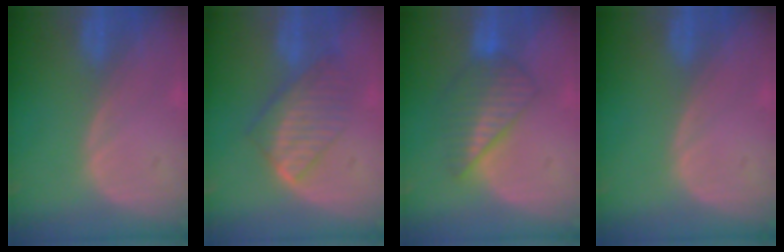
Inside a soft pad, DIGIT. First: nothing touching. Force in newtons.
{"total": 7.1, "press": 6.5, "slide": 2.8}
{"total": 6.3, "press": 6.2, "slide": 0.6}
{"total": 0.0}